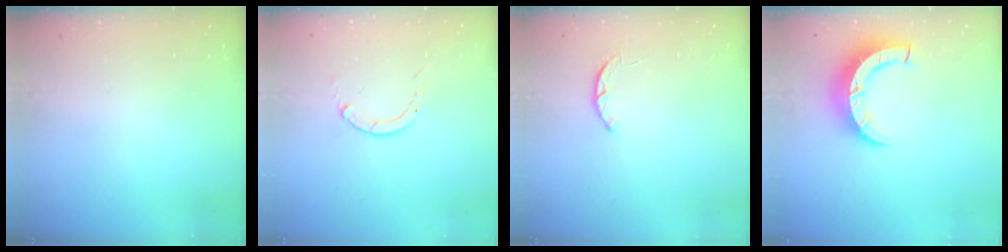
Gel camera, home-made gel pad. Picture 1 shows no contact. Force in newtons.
{"total": 0.0}
{"total": 2.5, "press": 2.5, "slide": 0.5}
{"total": 8.8, "press": 8.8, "slide": 1.1}